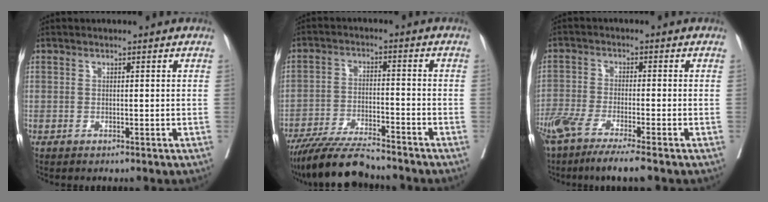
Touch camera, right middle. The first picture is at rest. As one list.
[{"total": 10.8, "force": [-9.7, 0.9, 4.6], "torque": [-0.076, -0.020, -0.173]}, {"total": 10.4, "force": [-7.9, 0.3, 6.9], "torque": [-0.115, -0.026, -0.132]}]